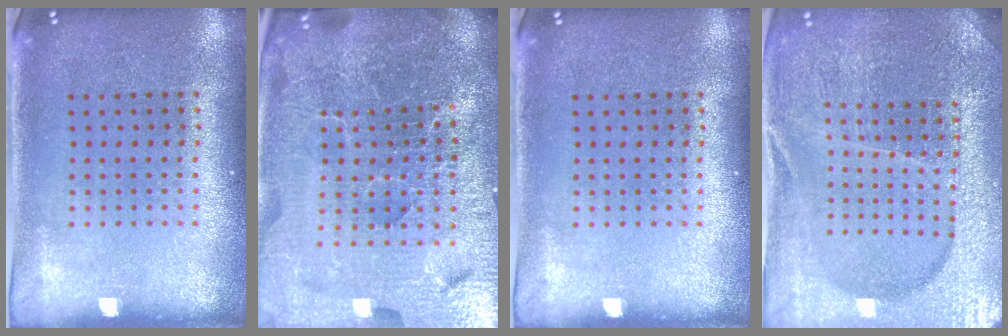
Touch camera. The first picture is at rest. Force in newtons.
{"total": 6.7, "press": 5.9, "slide": 3.2}
{"total": 0.0}
{"total": 4.9, "press": 4.5, "slide": 1.9}